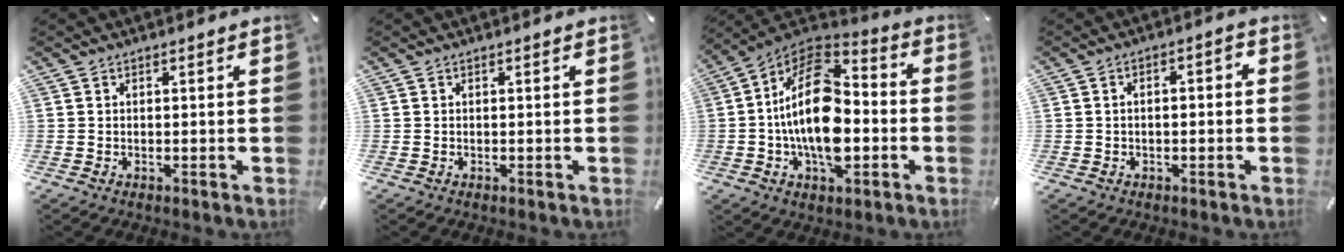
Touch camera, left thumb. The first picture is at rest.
{"total": 0.0}
{"total": 19.7, "force": [-3.0, 11.9, 15.5], "torque": [-0.298, 0.006, -0.055]}
{"total": 2.7, "force": [-1.4, 1.1, 2.0], "torque": [-0.033, 0.014, -0.029]}